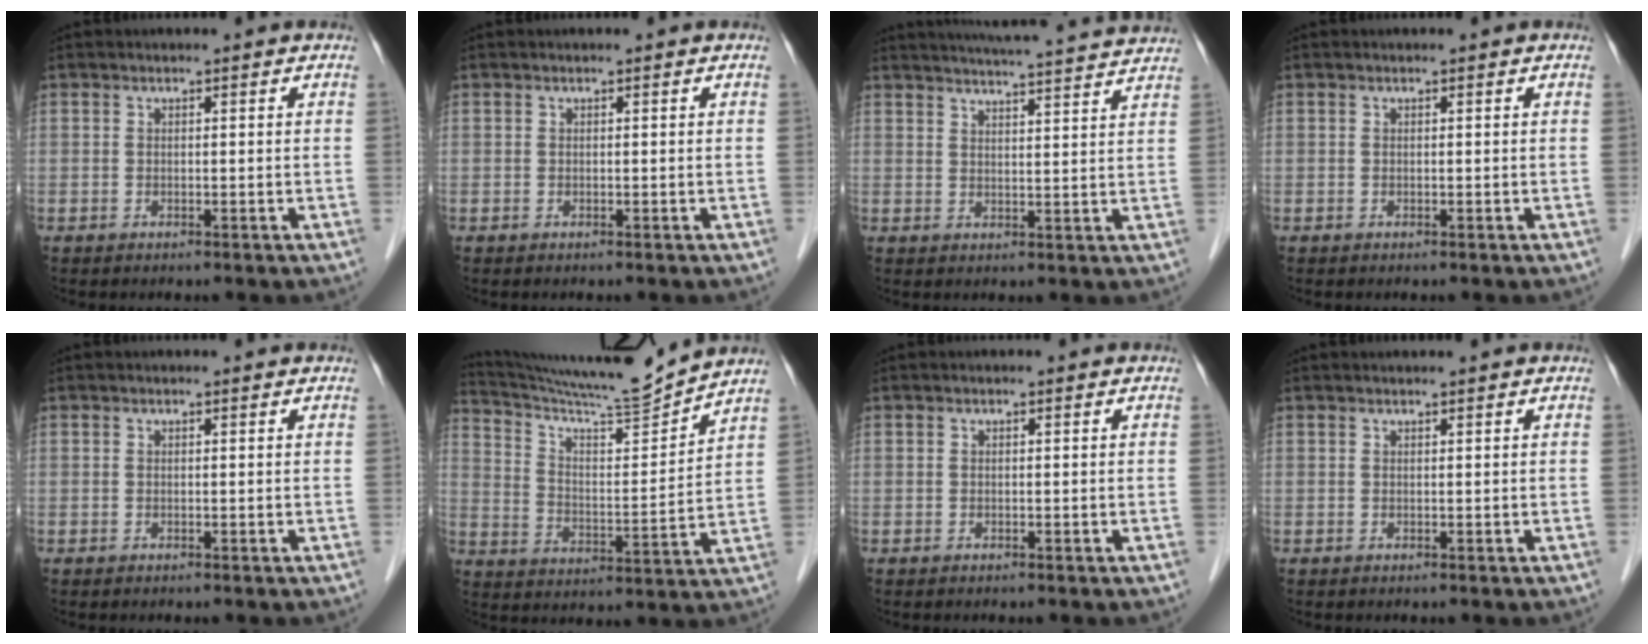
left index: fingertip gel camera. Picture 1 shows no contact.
{"total": 0.0}
{"total": 15.7, "force": [14.9, -0.1, 5.1], "torque": [-0.087, -0.005, 0.188]}
{"total": 0.0}
{"total": 0.0}
{"total": 14.4, "force": [13.8, -2.1, 3.6], "torque": [-0.073, -0.029, 0.231]}
{"total": 0.0}
{"total": 0.8, "force": [0.8, -0.2, 0.3], "torque": [-0.005, 0.008, 0.018]}